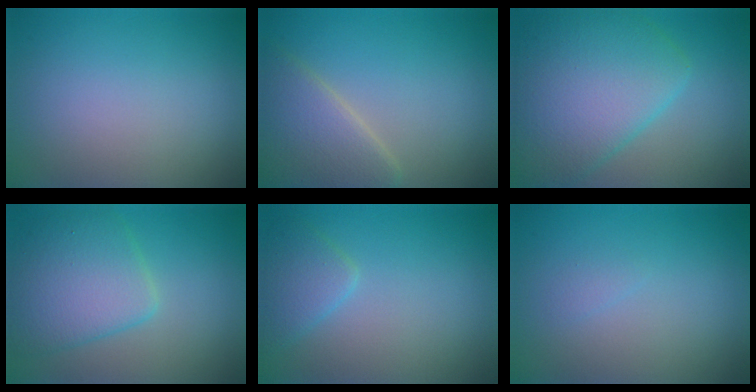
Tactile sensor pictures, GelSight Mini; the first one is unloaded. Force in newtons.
{"total": 5.1, "press": 5.1, "slide": 0.4}
{"total": 8.8, "press": 8.8, "slide": 0.3}
{"total": 5.6, "press": 5.6, "slide": 0.2}
{"total": 2.4, "press": 2.4, "slide": 0.1}
{"total": 0.5, "press": 0.5, "slide": 0.0}